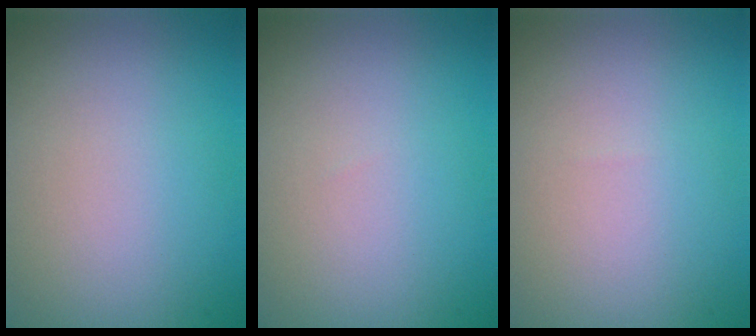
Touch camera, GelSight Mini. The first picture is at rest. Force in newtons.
{"total": 0.0}
{"total": 0.0}